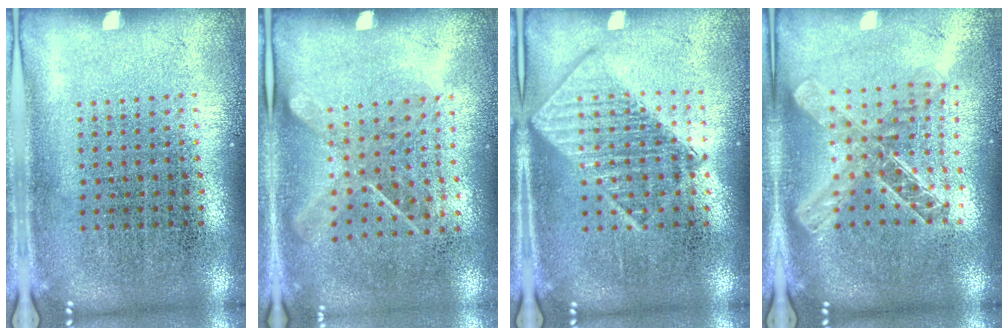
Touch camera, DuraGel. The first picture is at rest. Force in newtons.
{"total": 1.2, "press": 0.9, "slide": 0.8}
{"total": 1.4, "press": 1.4, "slide": 0.2}
{"total": 2.0, "press": 1.7, "slide": 1.1}